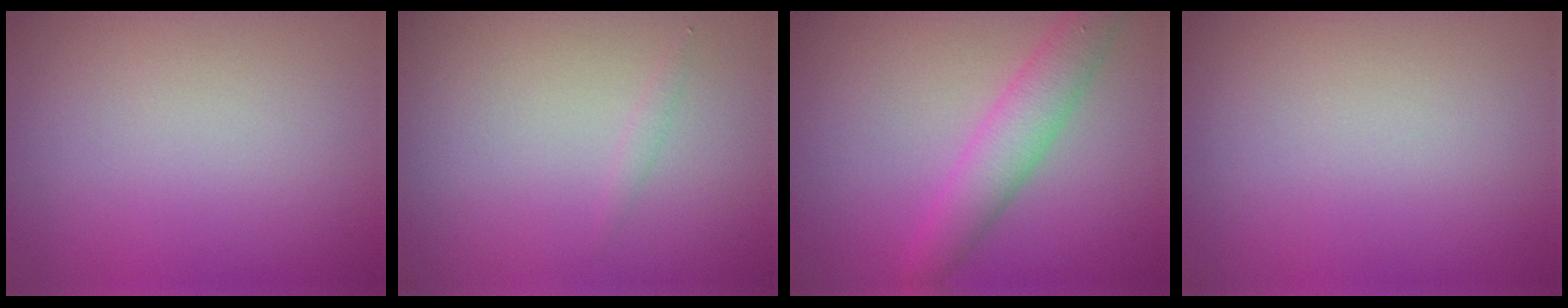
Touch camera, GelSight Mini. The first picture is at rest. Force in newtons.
{"total": 0.5, "press": 0.5, "slide": 0.0}
{"total": 3.8, "press": 3.8, "slide": 0.2}
{"total": 0.0}